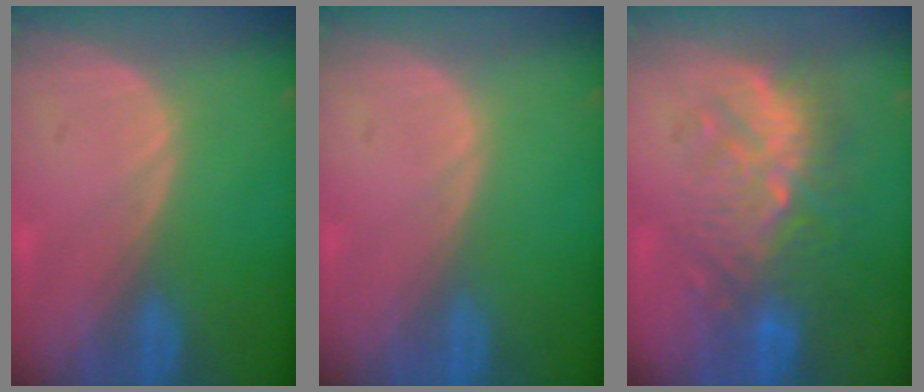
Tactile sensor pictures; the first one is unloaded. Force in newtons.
{"total": 0.0}
{"total": 9.2, "press": 9.0, "slide": 1.8}